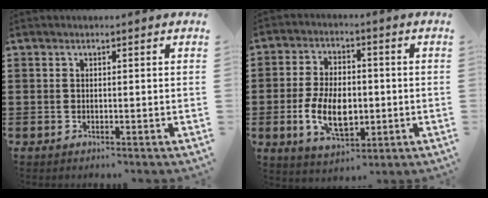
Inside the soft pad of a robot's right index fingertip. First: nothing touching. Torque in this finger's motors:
{"motor_torque": [2.14, 0.00, 1.05, 0.21]}